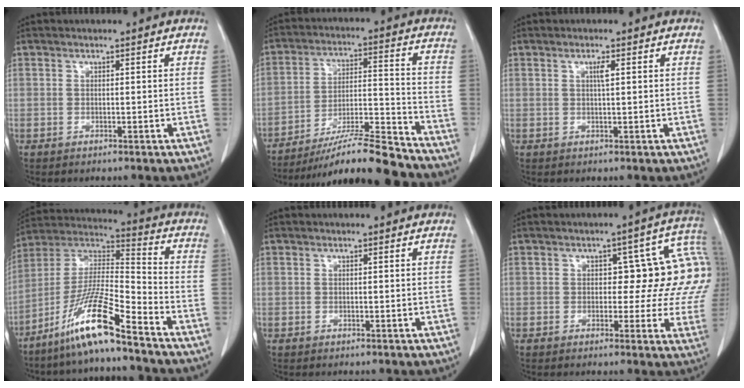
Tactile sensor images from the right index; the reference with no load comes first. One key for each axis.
{"total": 15.8, "fx": -14.0, "fy": 0.8, "fz": 7.3, "tx": -0.127, "ty": 0.007, "tz": -0.234}
{"total": 1.4, "fx": 0.5, "fy": 0.0, "fz": 1.4, "tx": -0.026, "ty": 0.001, "tz": 0.008}
{"total": 13.7, "fx": -9.4, "fy": 0.0, "fz": 10.0, "tx": -0.204, "ty": -0.010, "tz": -0.180}
{"total": 0.0}
{"total": 11.0, "fx": 1.6, "fy": 5.3, "fz": 9.4, "tx": -0.095, "ty": 0.033, "tz": 0.014}